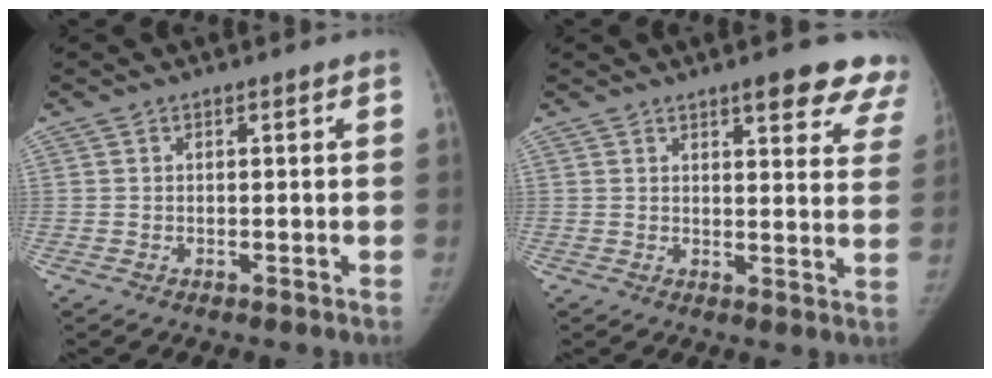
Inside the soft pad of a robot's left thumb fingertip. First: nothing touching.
{"total": 13.9, "force": [10.3, 4.0, 8.4], "torque": [-0.059, -0.041, 0.106]}